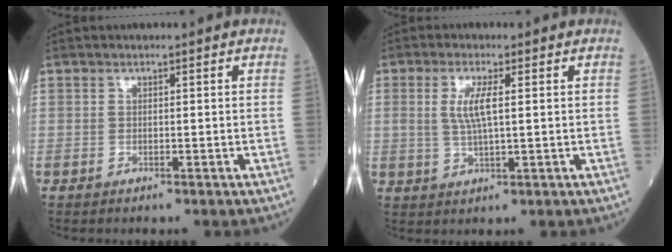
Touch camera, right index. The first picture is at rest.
{"total": 4.7, "force": [0.9, 0.8, 4.5], "torque": [-0.097, 0.000, 0.018]}